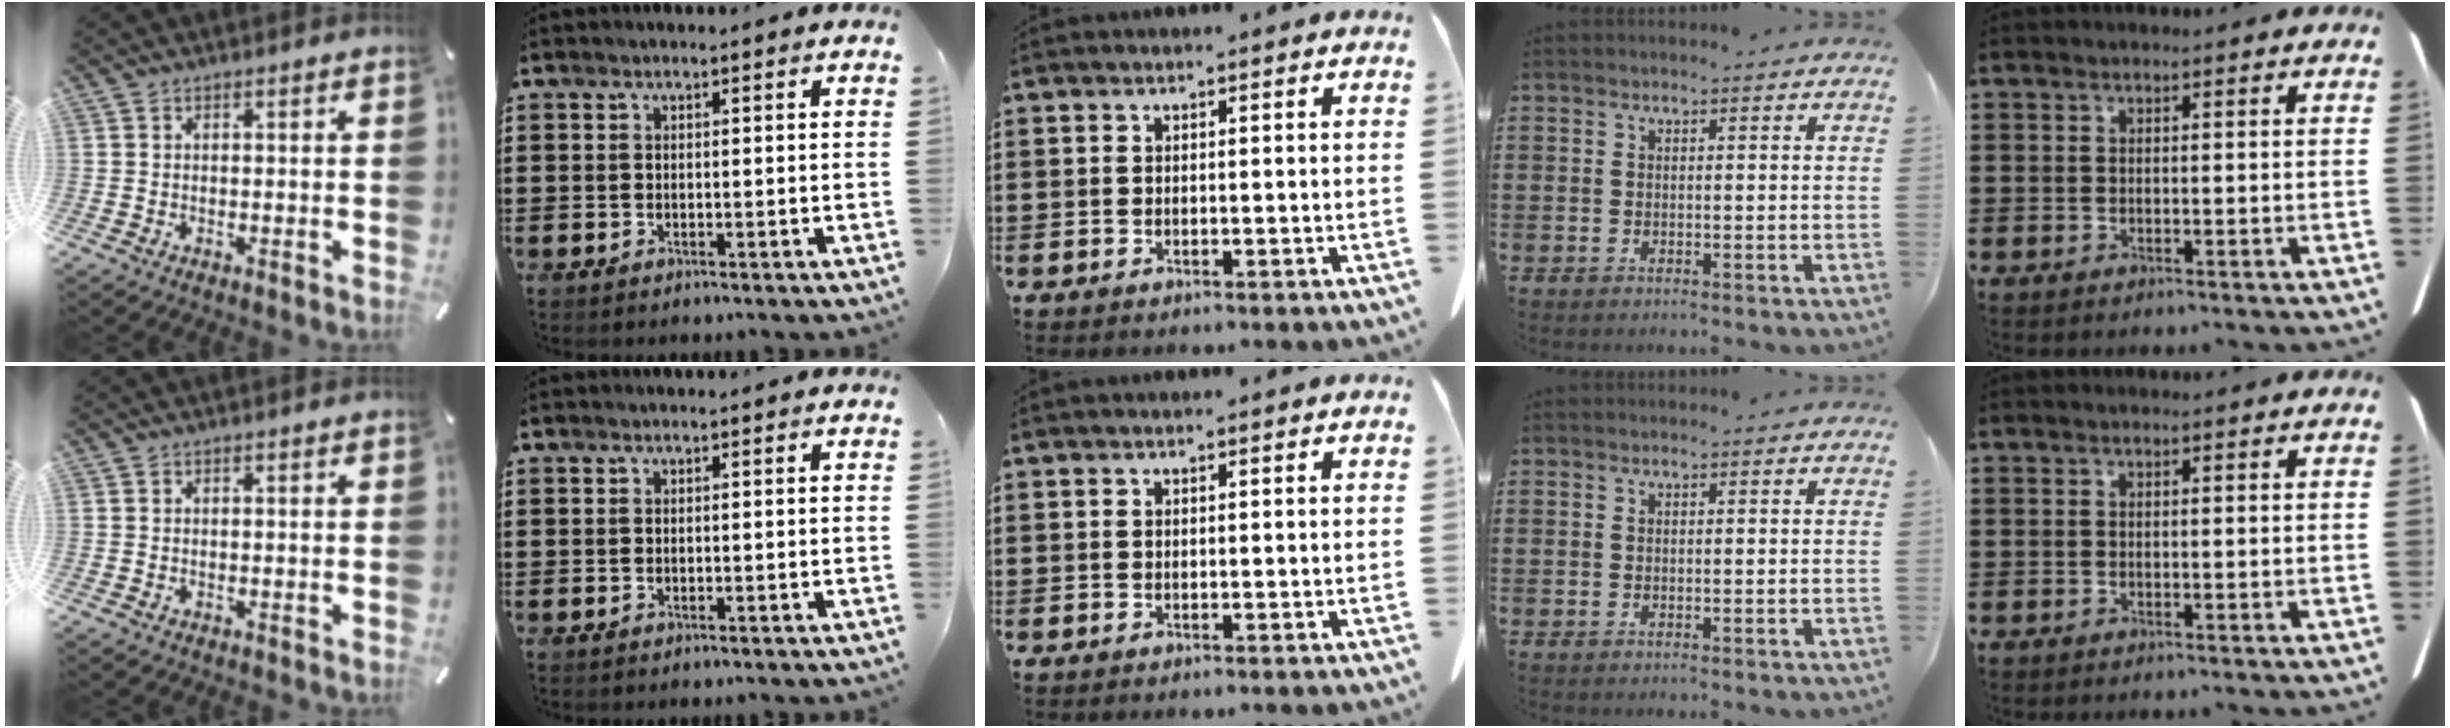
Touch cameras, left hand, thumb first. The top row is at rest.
{}